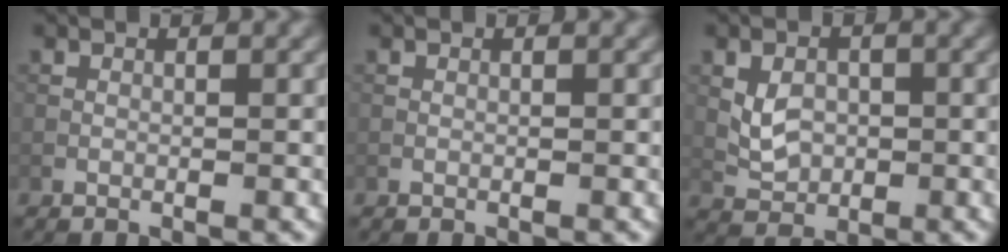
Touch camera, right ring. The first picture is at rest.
{"total": 0.0}
{"total": 2.6, "force": [0.2, 2.1, 1.5], "torque": [-0.033, -0.001, 0.007]}